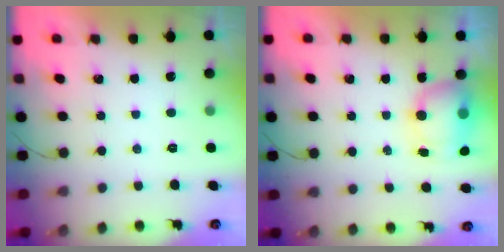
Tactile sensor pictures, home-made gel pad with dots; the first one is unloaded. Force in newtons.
{"total": 11.2, "press": 9.0, "slide": 6.7}